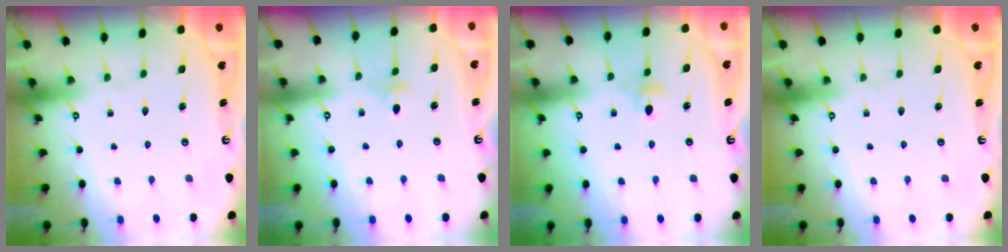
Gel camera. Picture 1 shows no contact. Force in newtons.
{"total": 3.1, "press": 3.0, "slide": 0.8}
{"total": 3.9, "press": 3.8, "slide": 0.9}
{"total": 0.0}